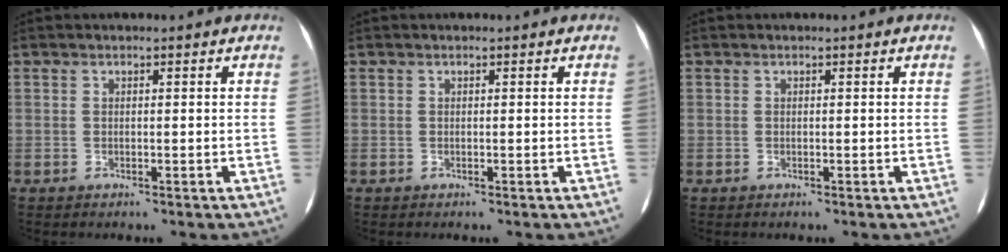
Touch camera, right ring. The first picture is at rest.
{"total": 0.0}
{"total": 0.0}